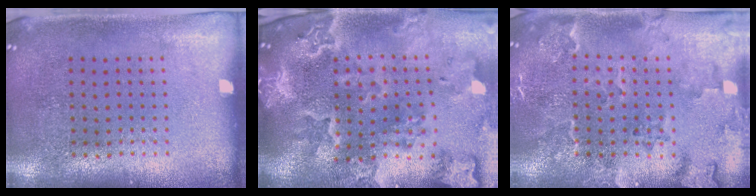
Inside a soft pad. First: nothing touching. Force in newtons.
{"total": 4.6, "press": 3.7, "slide": 2.8}
{"total": 2.5, "press": 2.2, "slide": 1.1}